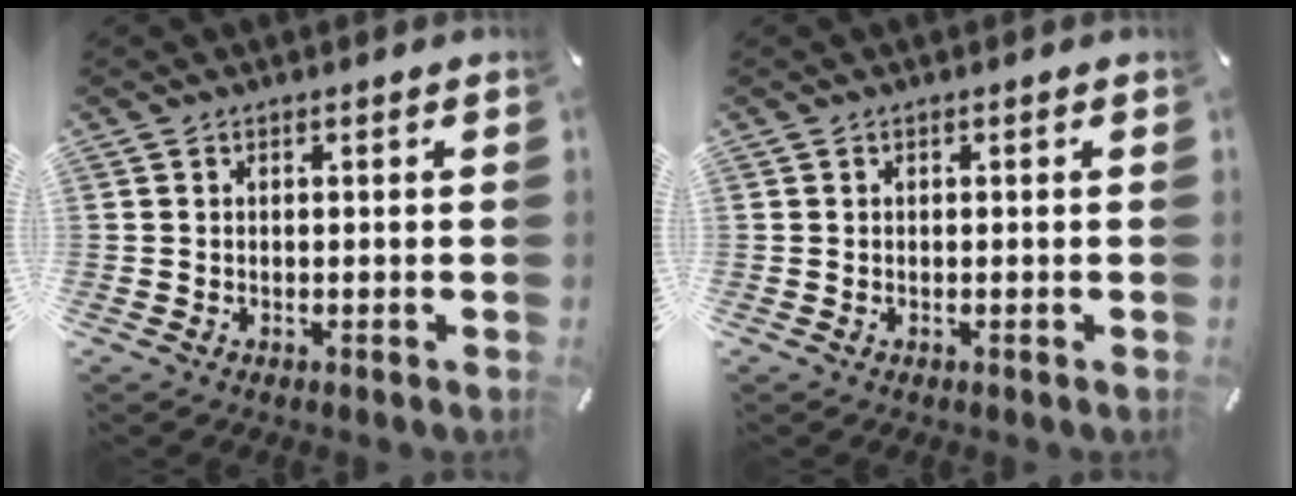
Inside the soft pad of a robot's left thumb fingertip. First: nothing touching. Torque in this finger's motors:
{"motor_torque": [-0.04, 0.02, -0.07, 0.03, 0.00]}